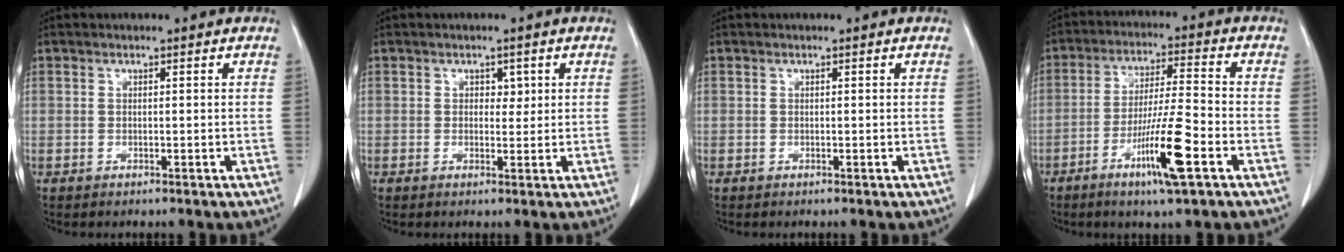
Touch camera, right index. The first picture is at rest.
{"total": 2.0, "force": [0.7, 1.3, 1.2], "torque": [-0.012, -0.001, 0.009]}
{"total": 0.0}
{"total": 10.9, "force": [-4.8, 0.1, 9.7], "torque": [-0.175, -0.015, -0.087]}